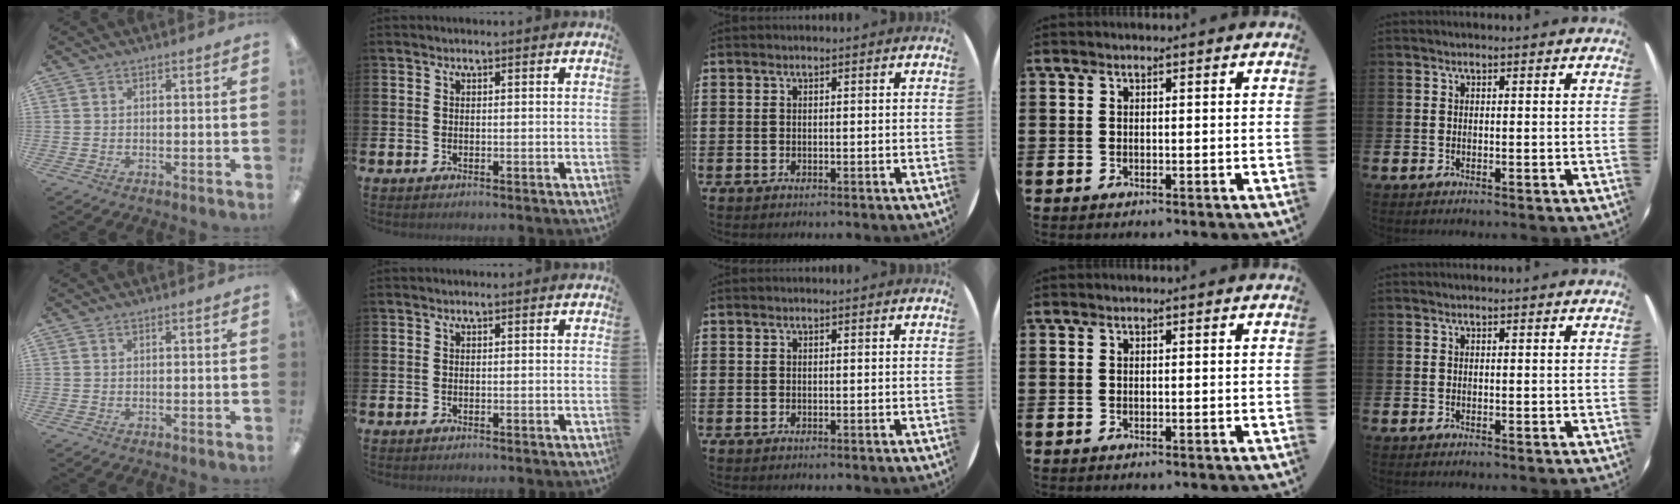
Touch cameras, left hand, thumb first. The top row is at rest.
{}